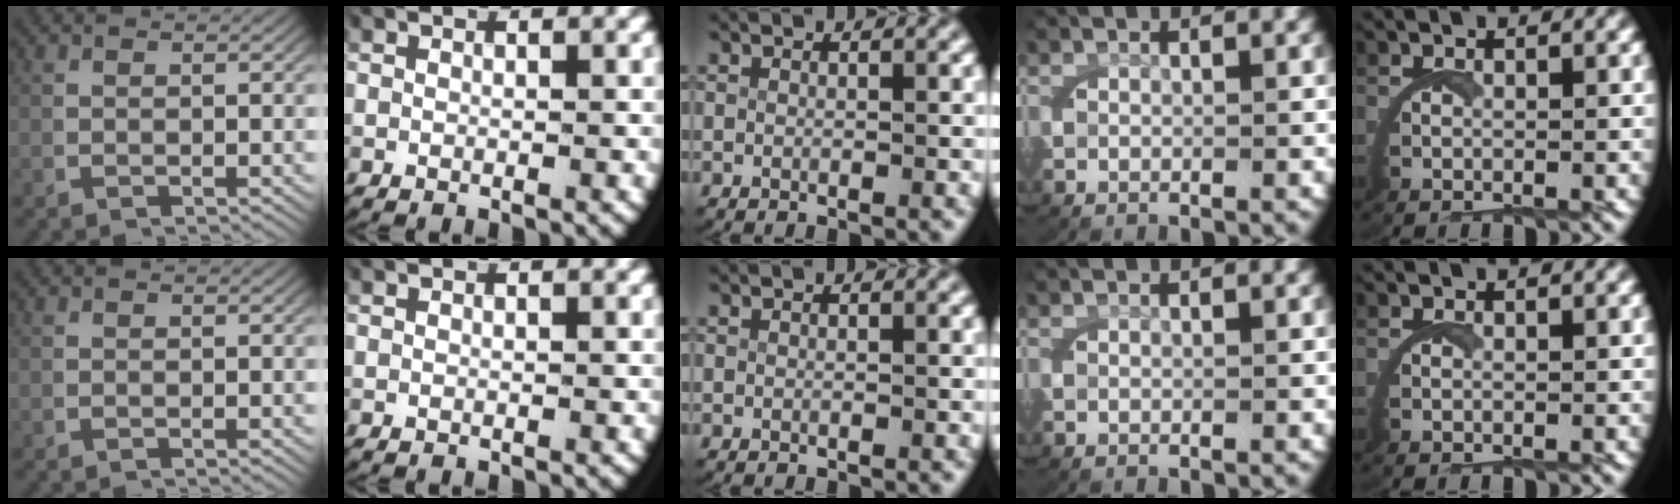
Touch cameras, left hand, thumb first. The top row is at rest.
{}